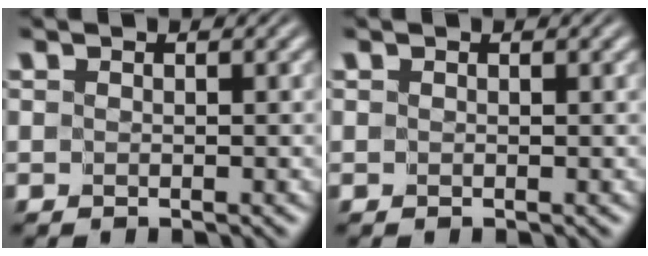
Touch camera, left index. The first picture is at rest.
{"total": 0.0}